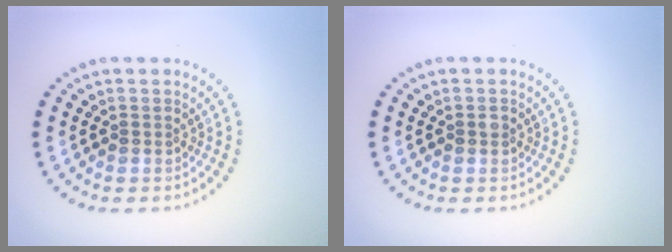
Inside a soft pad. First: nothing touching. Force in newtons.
{"total": 0.6, "press": 0.6, "slide": 0.1}